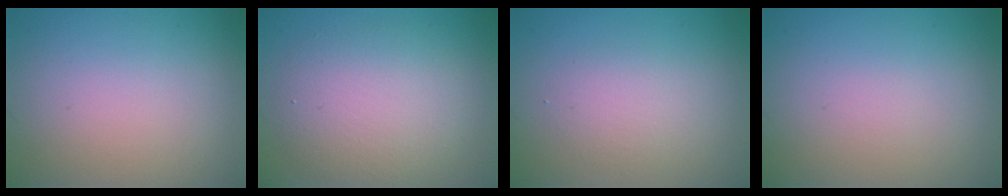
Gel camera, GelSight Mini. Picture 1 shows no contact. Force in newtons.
{"total": 3.7, "press": 3.7, "slide": 0.4}
{"total": 1.9, "press": 1.9, "slide": 0.1}
{"total": 0.0}